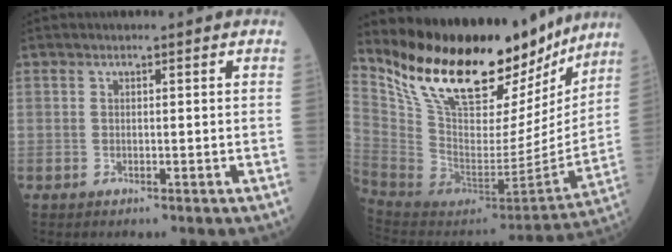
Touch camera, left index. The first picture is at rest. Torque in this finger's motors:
{"motor_torque": [0.84, -1.28, 1.05, 0.21]}